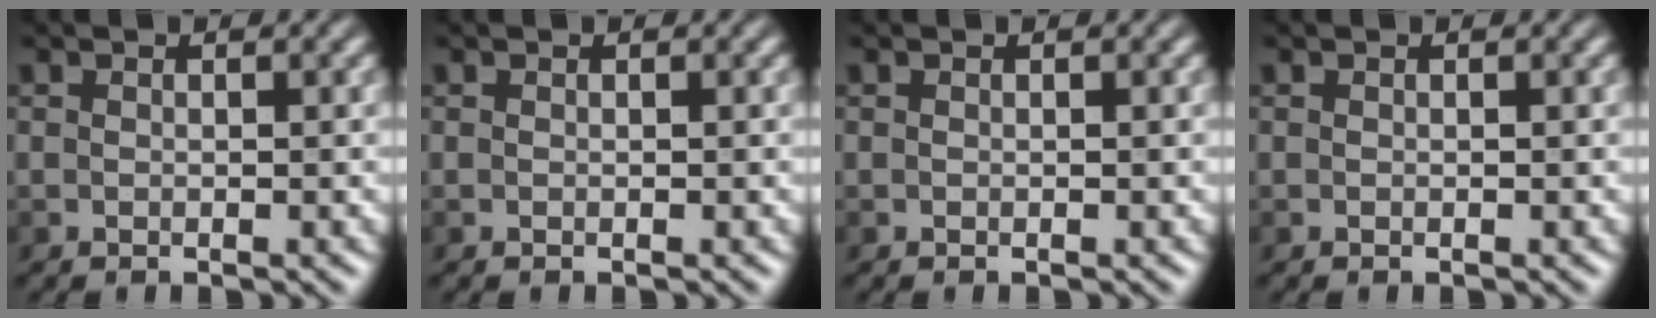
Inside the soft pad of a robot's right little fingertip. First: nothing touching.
{"total": 0.0}
{"total": 0.0}
{"total": 0.0}